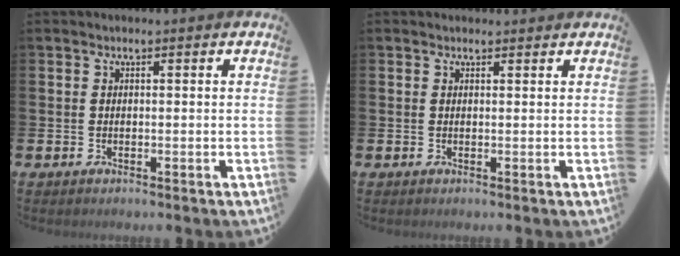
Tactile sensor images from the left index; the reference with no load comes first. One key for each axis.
{"total": 0.6, "fx": 0.5, "fy": 0.3, "fz": 0.1, "tx": 0.008, "ty": -0.003, "tz": 0.007}